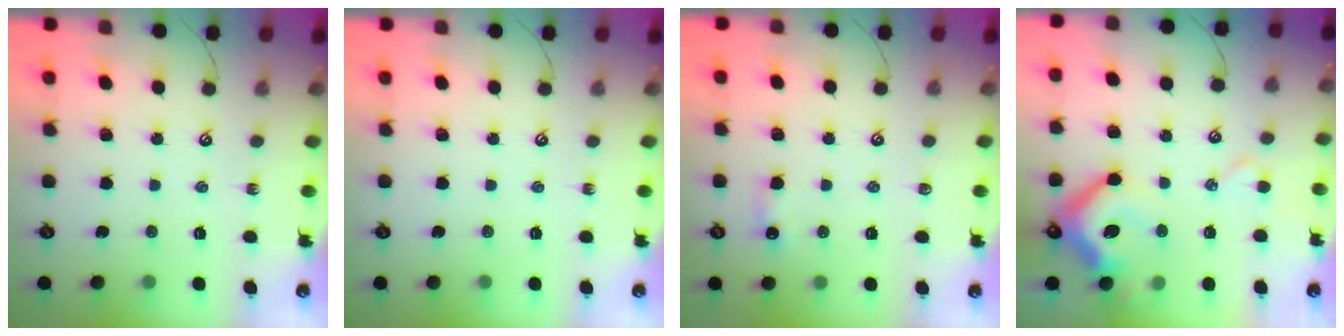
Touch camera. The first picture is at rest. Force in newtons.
{"total": 0.0}
{"total": 3.6, "press": 3.6, "slide": 0.5}
{"total": 10.7, "press": 10.5, "slide": 2.1}